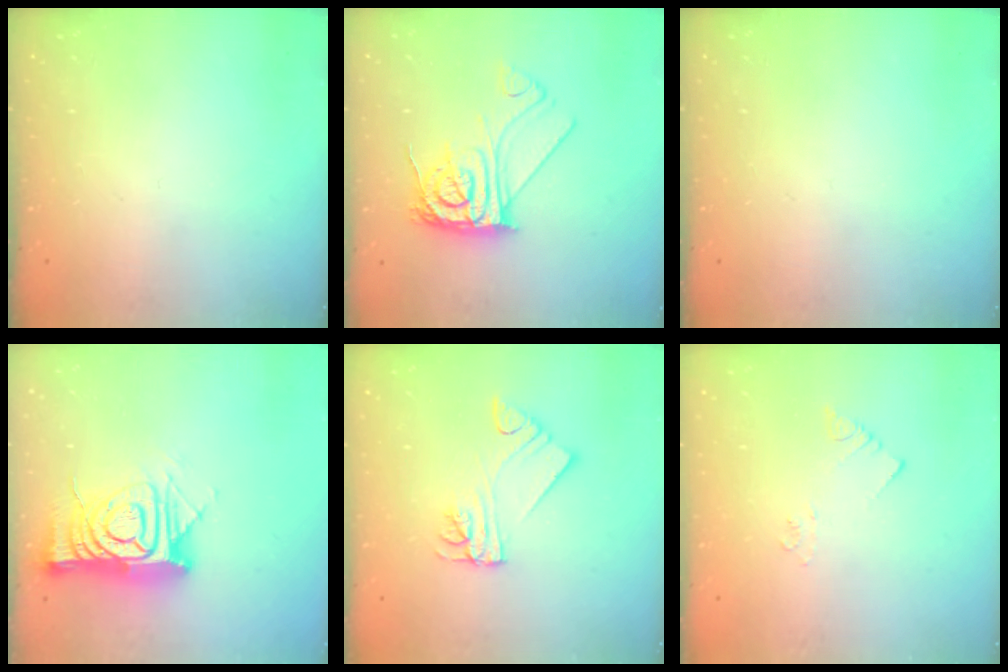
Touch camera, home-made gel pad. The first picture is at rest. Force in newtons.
{"total": 11.8, "press": 11.8, "slide": 1.2}
{"total": 0.0}
{"total": 15.8, "press": 15.7, "slide": 1.4}
{"total": 5.9, "press": 5.9, "slide": 0.7}
{"total": 2.1, "press": 2.1, "slide": 0.3}